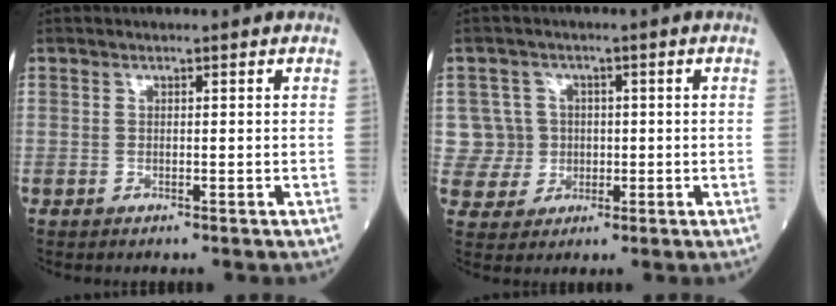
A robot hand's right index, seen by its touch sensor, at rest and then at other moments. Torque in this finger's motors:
{"motor_torque": [0.13, 0.04, 0.01, 0.01]}